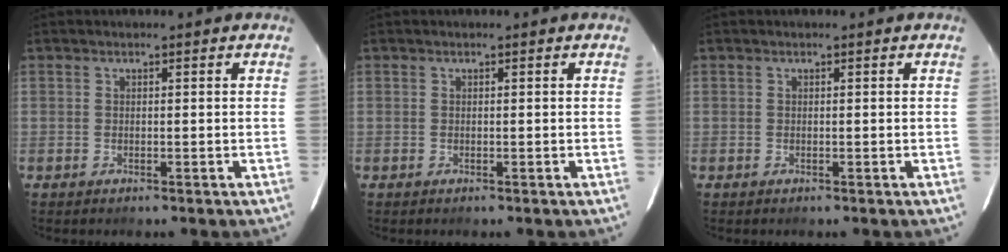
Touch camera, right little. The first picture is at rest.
{"total": 0.0}
{"total": 0.0}